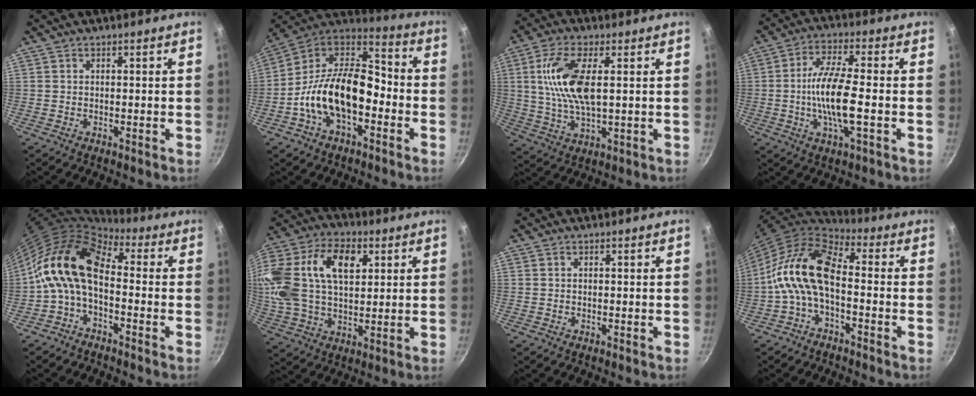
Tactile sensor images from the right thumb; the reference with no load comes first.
{"total": 19.5, "force": [-5.2, 11.3, 15.0], "torque": [-0.238, 0.062, -0.110]}
{"total": 12.2, "force": [2.3, 4.9, 10.9], "torque": [-0.218, -0.001, 0.044]}
{"total": 11.4, "force": [-1.7, 2.8, 10.9], "torque": [-0.211, 0.016, -0.040]}
{"total": 12.0, "force": [-1.3, 7.1, 9.6], "torque": [-0.163, 0.040, -0.040]}
{"total": 23.4, "force": [6.5, 14.5, 17.1], "torque": [-0.354, 0.017, 0.109]}
{"total": 0.0}
{"total": 12.4, "force": [-2.3, 6.5, 10.4], "torque": [-0.198, 0.042, -0.060]}